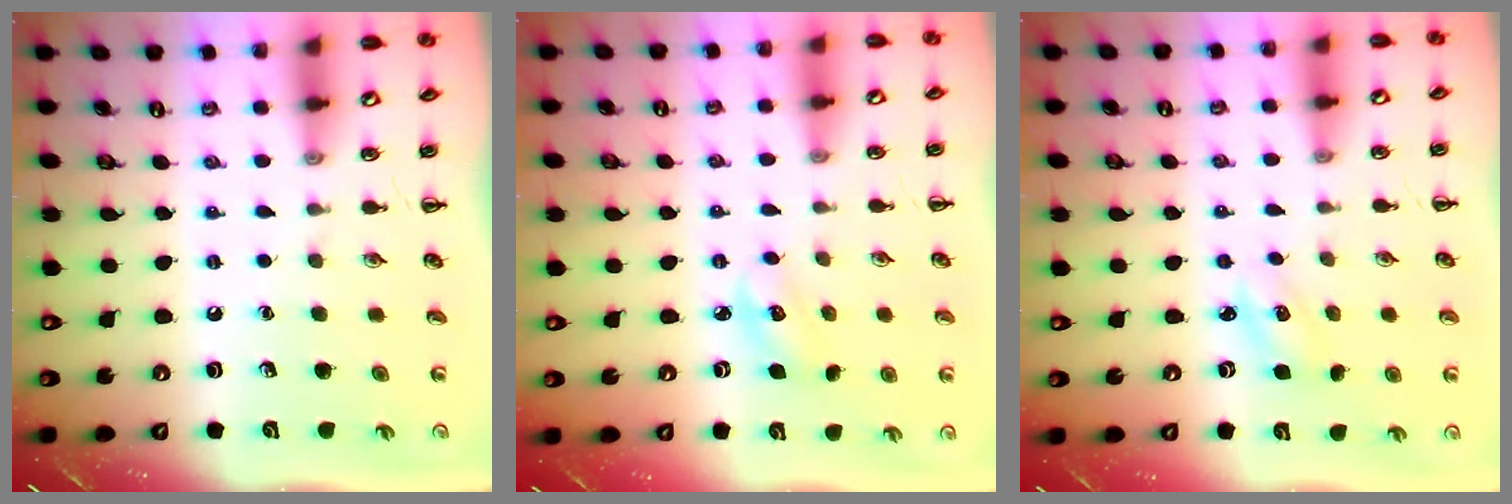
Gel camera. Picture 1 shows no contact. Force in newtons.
{"total": 3.7, "press": 3.6, "slide": 0.8}
{"total": 2.9, "press": 2.8, "slide": 0.9}